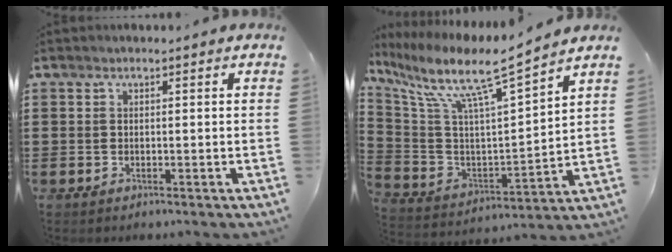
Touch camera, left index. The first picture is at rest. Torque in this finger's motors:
{"motor_torque": [2.14, 0.00, 0.41, 0.21]}